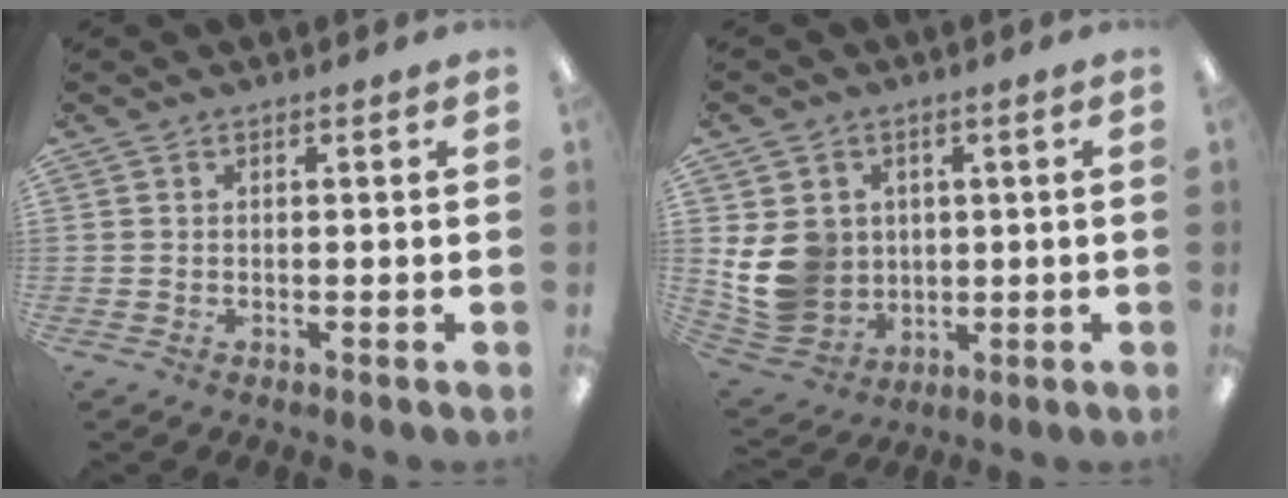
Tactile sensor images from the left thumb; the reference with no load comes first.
{"total": 10.7, "force": [1.2, 9.8, 4.0], "torque": [-0.105, -0.002, 0.033]}